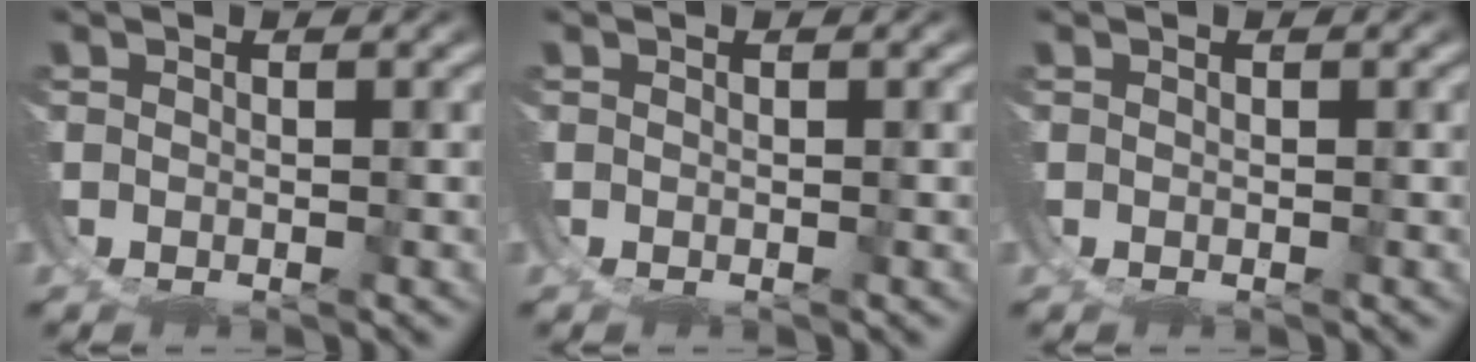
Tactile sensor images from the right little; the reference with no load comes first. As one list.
[{"total": 0.0}, {"total": 0.0}]